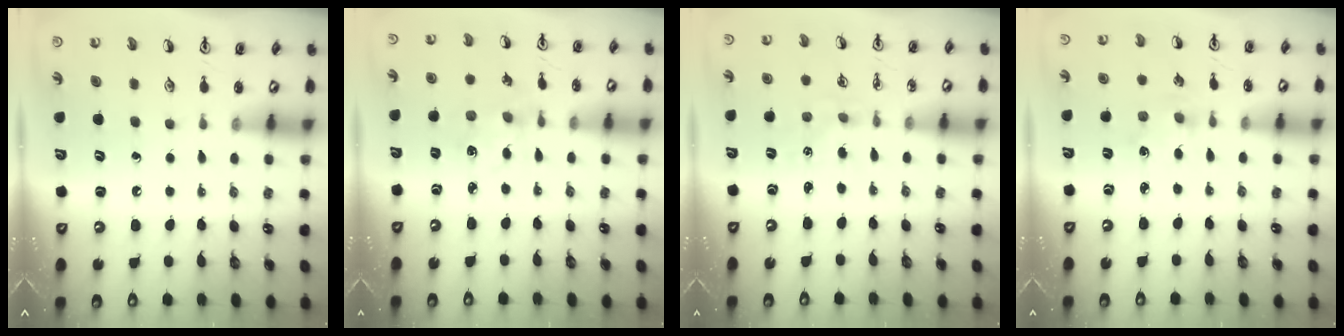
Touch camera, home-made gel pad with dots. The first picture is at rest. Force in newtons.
{"total": 2.0, "press": 2.0, "slide": 0.2}
{"total": 0.8, "press": 0.8, "slide": 0.1}
{"total": 1.4, "press": 1.4, "slide": 0.3}